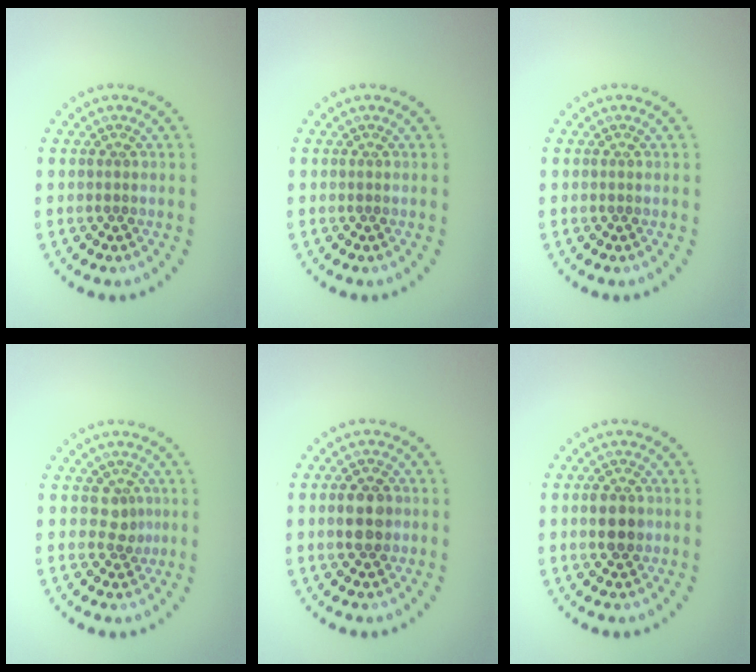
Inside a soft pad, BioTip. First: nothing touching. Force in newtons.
{"total": 0.0}
{"total": 0.0}
{"total": 1.8, "press": 1.4, "slide": 1.2}
{"total": 2.9, "press": 2.8, "slide": 0.3}
{"total": 2.8, "press": 2.8, "slide": 0.2}